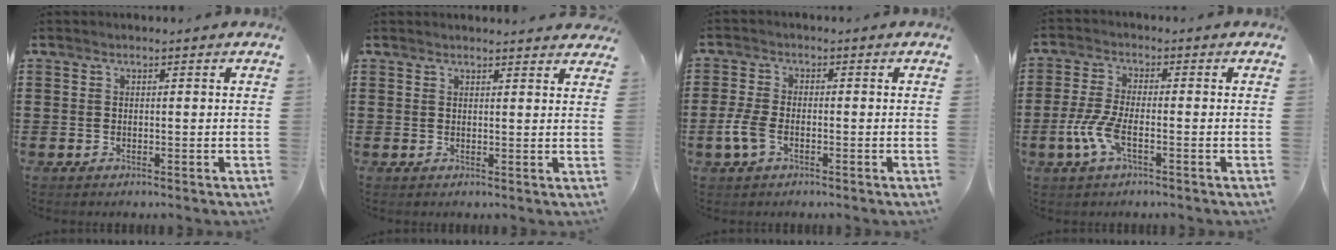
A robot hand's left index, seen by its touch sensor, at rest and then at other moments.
{"total": 1.7, "force": [1.6, 0.2, 0.3], "torque": [-0.002, -0.002, 0.030]}
{"total": 3.8, "force": [-1.5, 1.9, 2.9], "torque": [-0.077, -0.006, -0.034]}
{"total": 5.5, "force": [-2.1, 1.6, 4.9], "torque": [-0.115, -0.011, -0.044]}